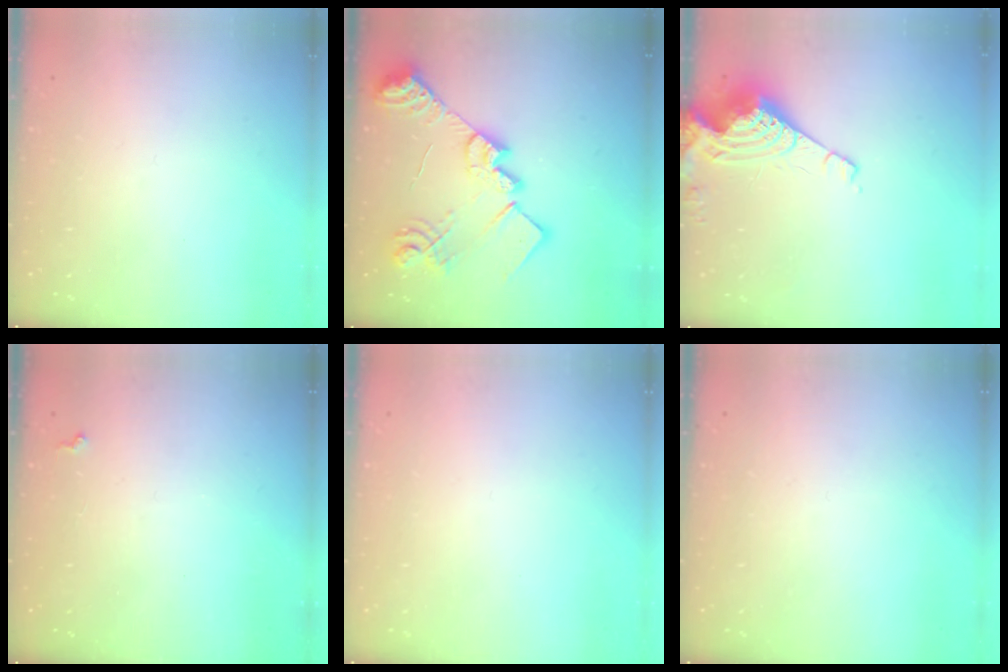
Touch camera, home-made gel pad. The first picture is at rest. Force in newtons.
{"total": 22.1, "press": 22.1, "slide": 1.4}
{"total": 10.1, "press": 10.0, "slide": 1.1}
{"total": 0.8, "press": 0.8, "slide": 0.3}
{"total": 0.0}
{"total": 0.0}